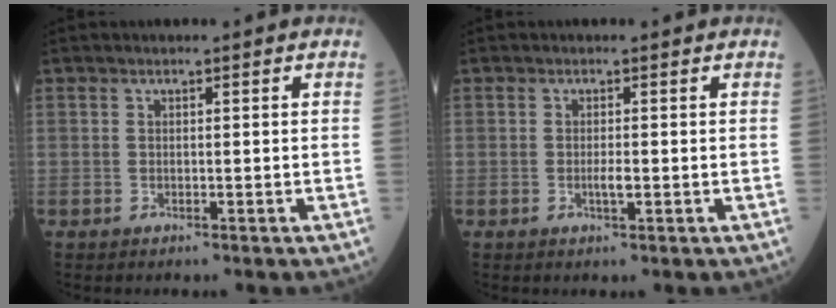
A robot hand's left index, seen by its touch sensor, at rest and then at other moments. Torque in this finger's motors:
{"motor_torque": [0.44, 0.25, 0.02, 0.01]}